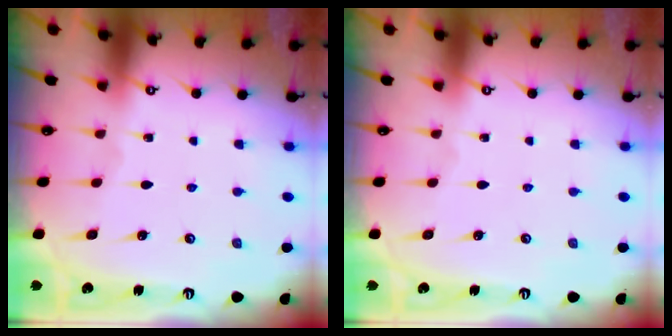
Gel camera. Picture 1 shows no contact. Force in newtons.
{"total": 0.0}